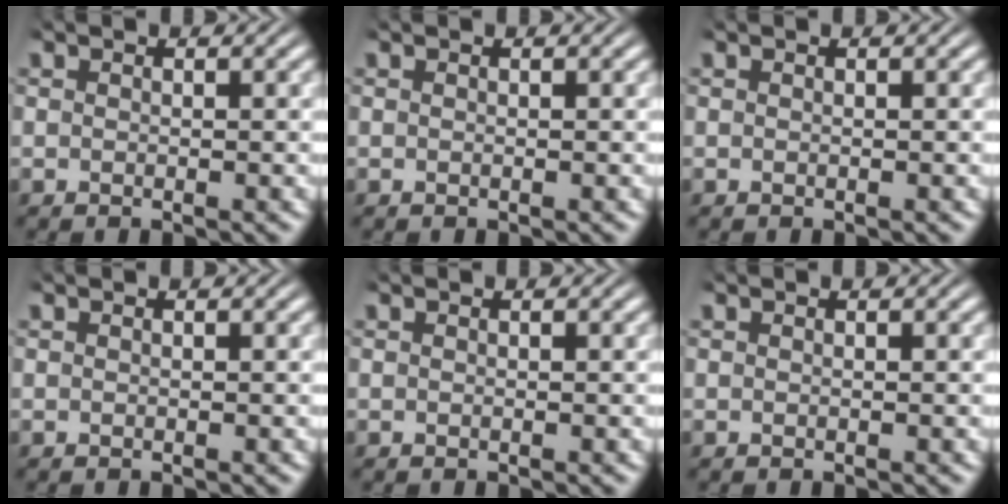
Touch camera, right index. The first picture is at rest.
{"total": 0.0}
{"total": 0.0}
{"total": 0.0}
{"total": 0.0}
{"total": 0.0}